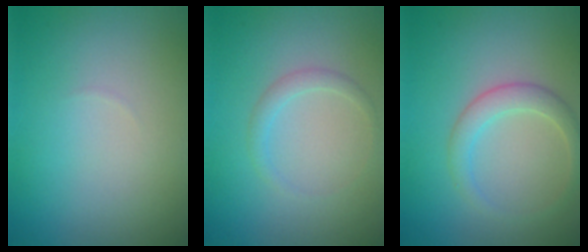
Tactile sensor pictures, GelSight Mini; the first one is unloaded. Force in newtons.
{"total": 1.2, "press": 1.2, "slide": 0.1}
{"total": 2.4, "press": 2.4, "slide": 0.2}